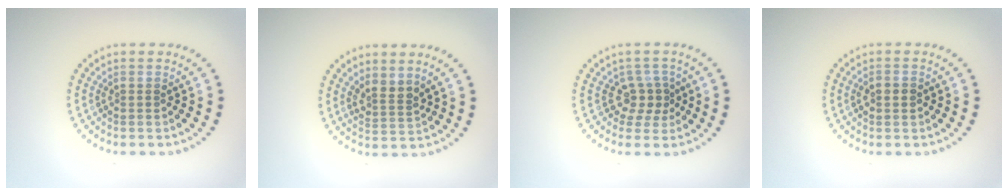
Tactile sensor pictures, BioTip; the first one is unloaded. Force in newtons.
{"total": 2.1, "press": 1.5, "slide": 1.5}
{"total": 2.3, "press": 1.8, "slide": 1.5}
{"total": 1.5, "press": 1.5, "slide": 0.3}